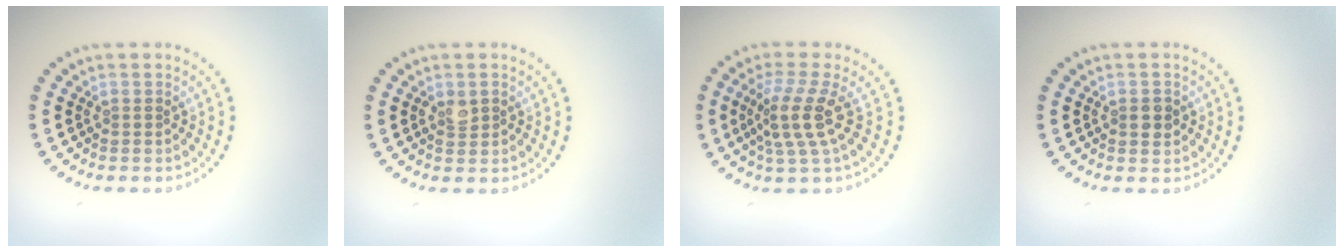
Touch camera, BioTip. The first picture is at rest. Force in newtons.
{"total": 1.3, "press": 1.3, "slide": 0.0}
{"total": 3.7, "press": 2.9, "slide": 2.3}
{"total": 1.4, "press": 1.4, "slide": 0.2}